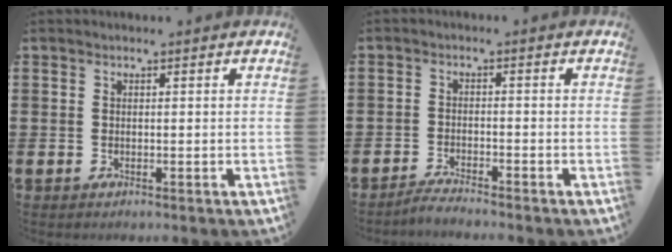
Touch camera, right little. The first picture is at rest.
{"total": 1.9, "force": [-1.8, -0.2, 0.5], "torque": [-0.008, 0.005, -0.036]}